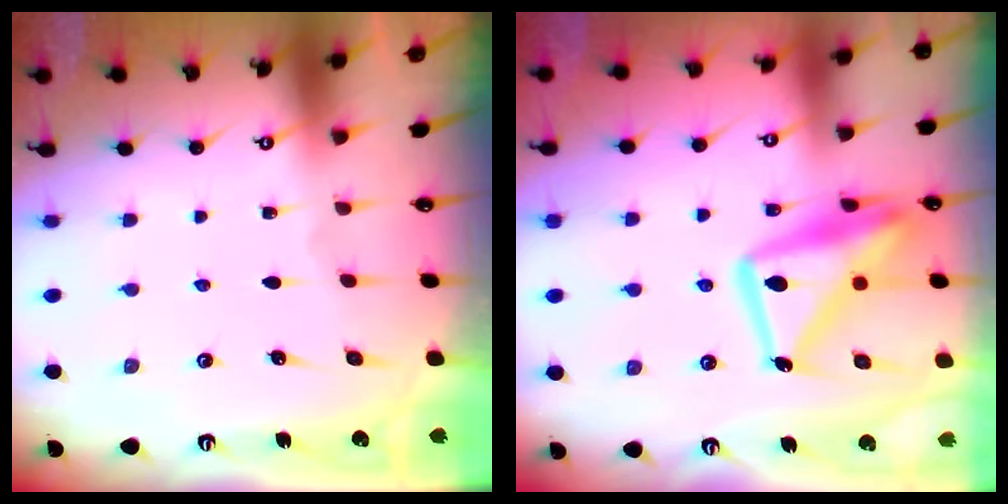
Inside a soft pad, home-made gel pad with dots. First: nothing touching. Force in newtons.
{"total": 17.7, "press": 17.6, "slide": 1.9}